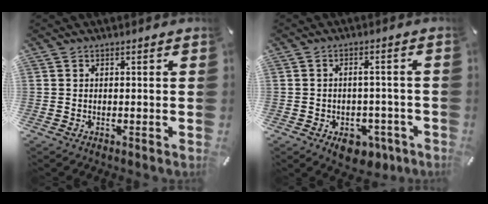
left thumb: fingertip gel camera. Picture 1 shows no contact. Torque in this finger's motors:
{"motor_torque": [-0.13, 0.68, 0.23, -0.04, 0.06]}